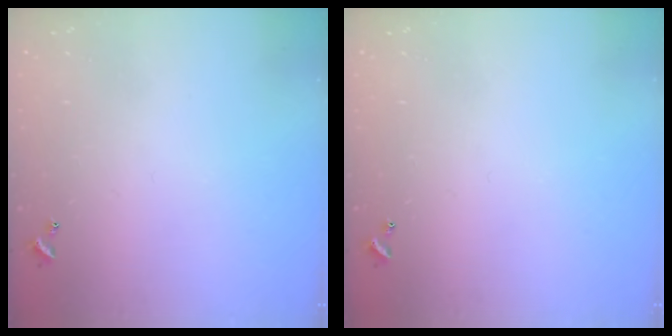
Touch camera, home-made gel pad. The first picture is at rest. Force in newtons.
{"total": 0.0}